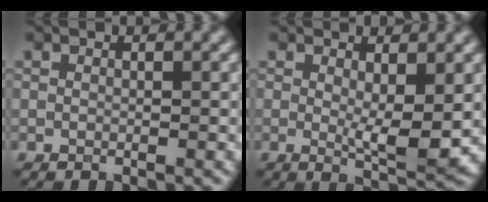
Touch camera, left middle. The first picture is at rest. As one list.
[{"total": 4.4, "force": [0.3, 1.1, 4.2], "torque": [-0.068, -0.016, 0.009]}]